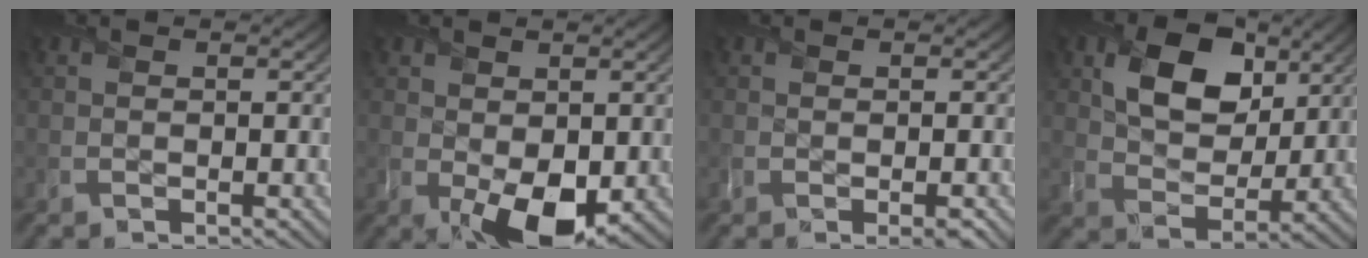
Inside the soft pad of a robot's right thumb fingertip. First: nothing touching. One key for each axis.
{"total": 5.5, "fx": -0.9, "fy": 3.4, "fz": 4.3, "tx": -0.083, "ty": -0.019, "tz": -0.003}
{"total": 1.4, "fx": -0.7, "fy": 0.2, "fz": 1.2, "tx": -0.016, "ty": -0.002, "tz": -0.012}
{"total": 9.9, "fx": 3.9, "fy": 6.7, "fz": 6.1, "tx": -0.119, "ty": -0.006, "tz": 0.061}